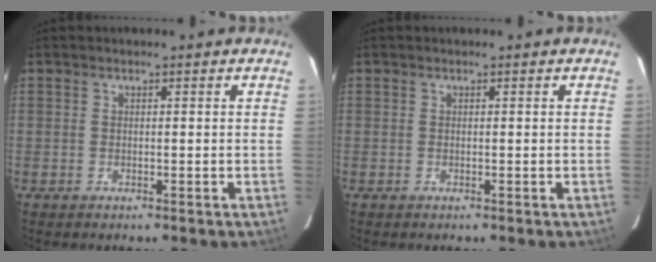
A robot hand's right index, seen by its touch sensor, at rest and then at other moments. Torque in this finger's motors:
{"motor_torque": [0.00, 0.00, 0.00, 0.00]}